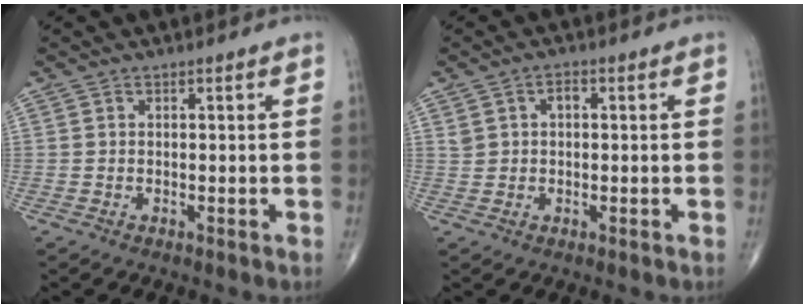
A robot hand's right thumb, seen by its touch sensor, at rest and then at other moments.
{"total": 3.0, "force": [0.8, 2.1, 1.9], "torque": [-0.028, 0.006, 0.017]}